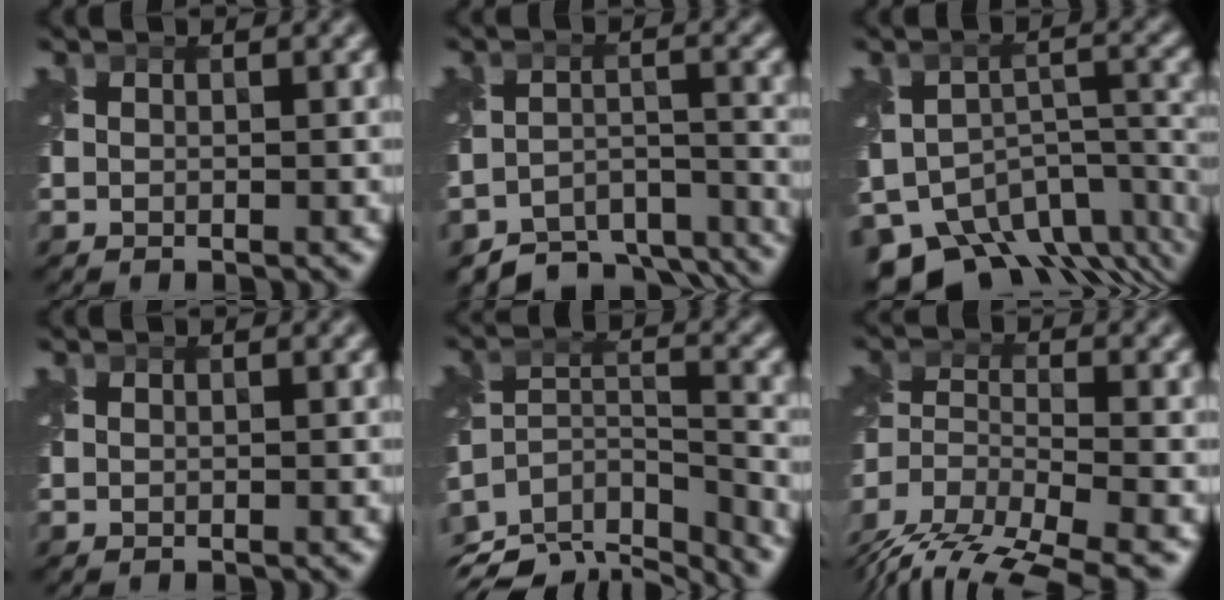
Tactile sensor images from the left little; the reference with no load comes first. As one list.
[{"total": 8.4, "force": [-7.6, 3.0, 1.8], "torque": [-0.028, -0.021, -0.098]}, {"total": 12.3, "force": [-8.9, 6.5, 5.4], "torque": [-0.100, -0.018, -0.107]}, {"total": 0.0}, {"total": 10.3, "force": [-8.4, 4.4, 4.0], "torque": [-0.074, 0.009, -0.121]}, {"total": 10.0, "force": [-8.2, 3.7, 4.2], "torque": [-0.071, -0.015, -0.131]}]